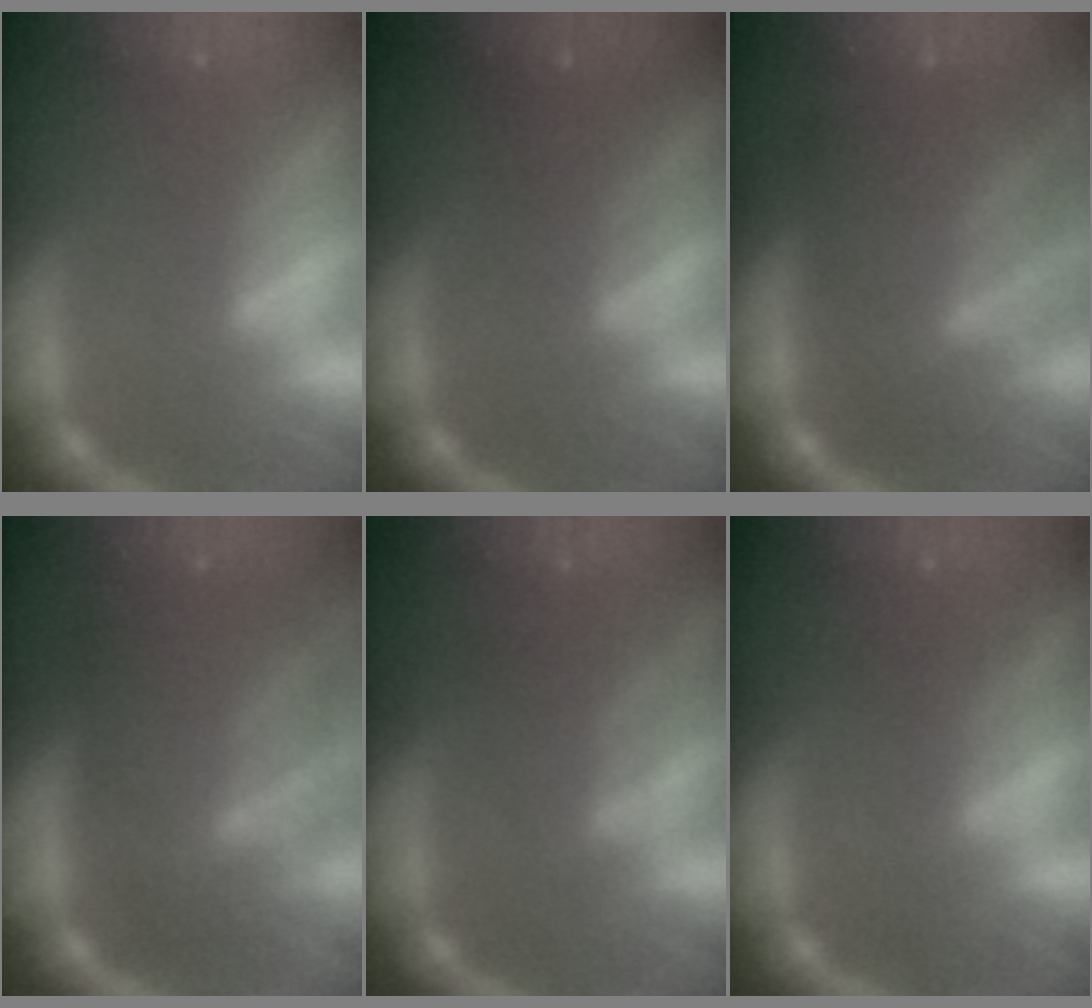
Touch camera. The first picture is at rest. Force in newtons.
{"total": 2.5}
{"total": 7.6}
{"total": 8.1}
{"total": 3.0}
{"total": 1.5}